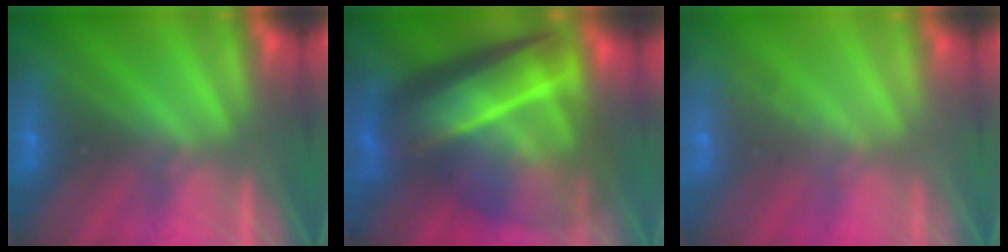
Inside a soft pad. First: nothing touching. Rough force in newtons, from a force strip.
{"total": 7.3}
{"total": 1.8}